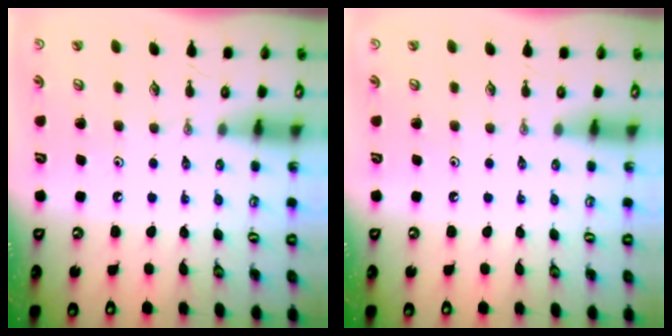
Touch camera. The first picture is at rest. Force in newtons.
{"total": 0.0}